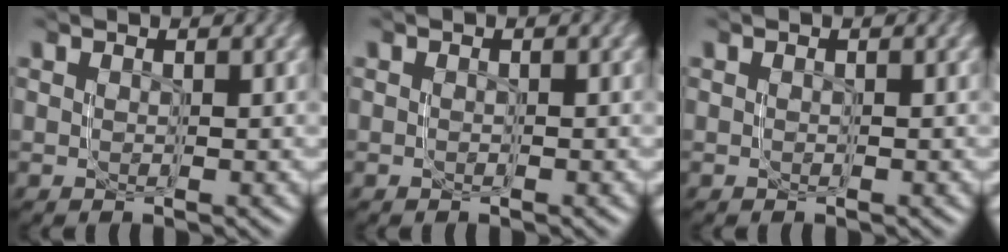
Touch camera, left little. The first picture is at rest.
{"total": 0.0}
{"total": 0.0}